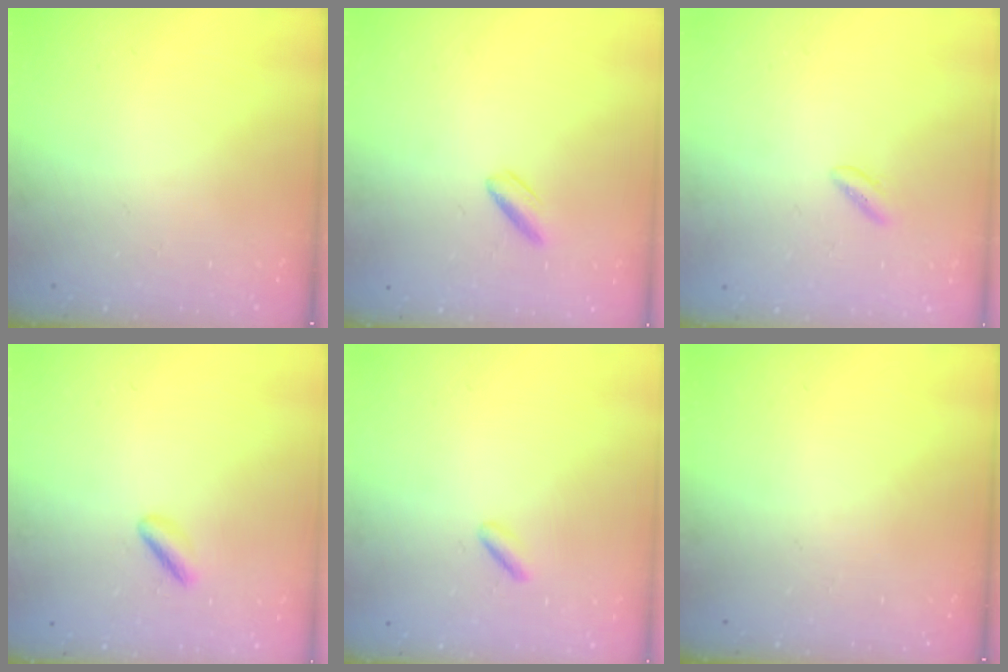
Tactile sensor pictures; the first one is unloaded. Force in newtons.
{"total": 4.2, "press": 3.8, "slide": 1.6}
{"total": 1.3, "press": 1.1, "slide": 0.7}
{"total": 1.4, "press": 1.2, "slide": 0.7}
{"total": 1.1, "press": 0.9, "slide": 0.7}
{"total": 0.0}